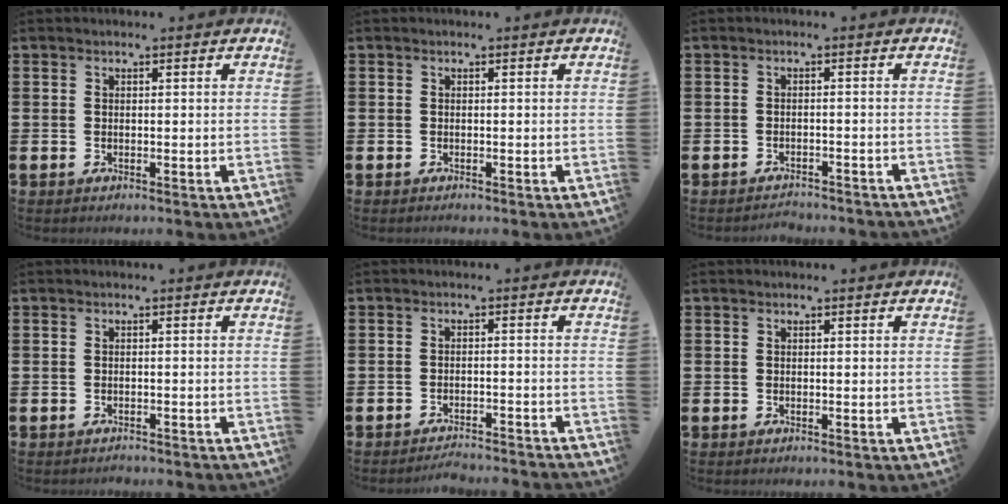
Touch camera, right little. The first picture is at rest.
{"total": 0.0}
{"total": 1.6, "force": [-1.6, 0.0, -0.2], "torque": [-0.004, 0.004, -0.033]}
{"total": 0.7, "force": [-0.7, 0.0, -0.1], "torque": [-0.002, -0.001, -0.013]}
{"total": 2.3, "force": [-2.3, -0.1, 0.1], "torque": [-0.007, 0.004, -0.047]}
{"total": 0.0}